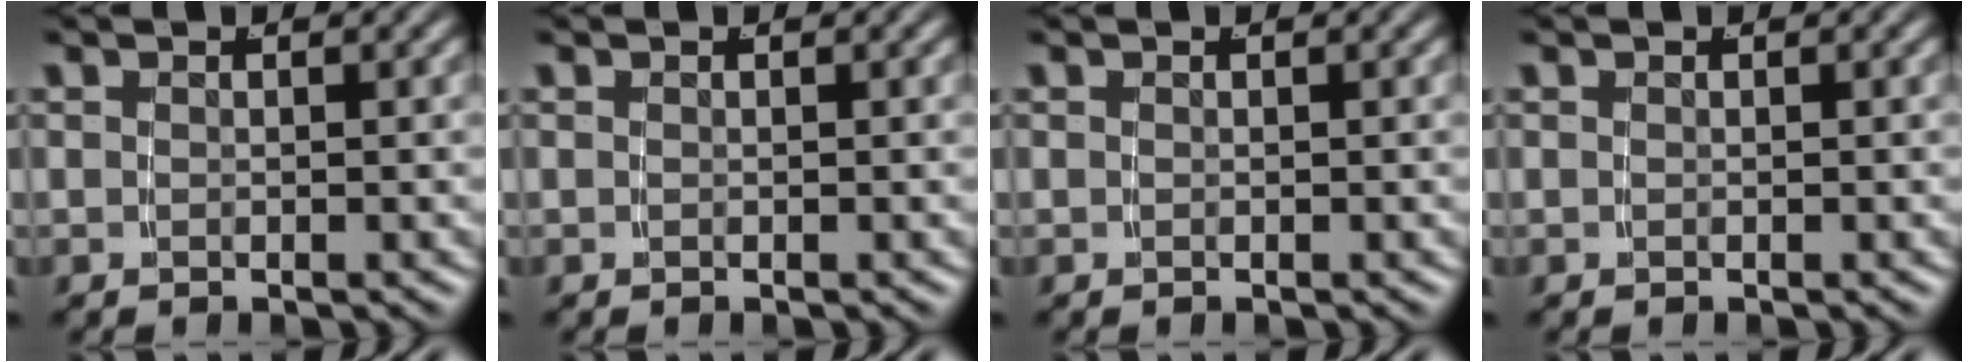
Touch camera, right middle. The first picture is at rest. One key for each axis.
{"total": 0.0}
{"total": 0.0}
{"total": 0.0}